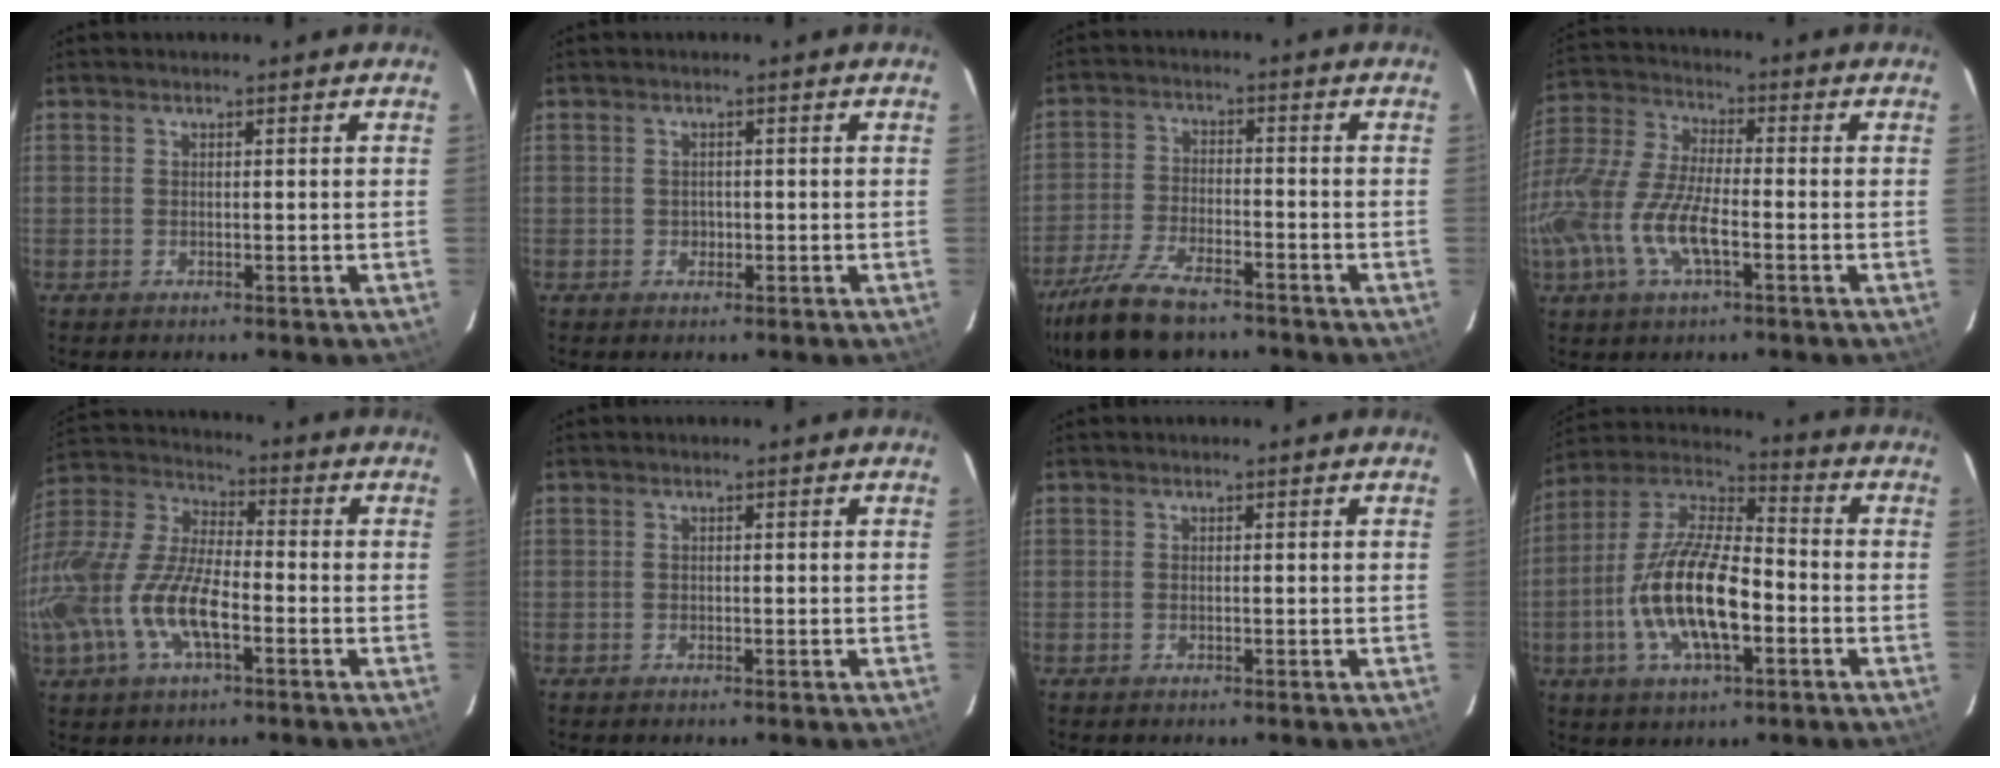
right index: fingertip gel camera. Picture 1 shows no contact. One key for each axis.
{"total": 1.2, "fx": -0.3, "fy": 1.2, "fz": 0.2, "tx": 0.001, "ty": 0.002, "tz": 0.000}
{"total": 13.6, "fx": -10.3, "fy": 4.6, "fz": 7.6, "tx": -0.178, "ty": -0.027, "tz": -0.189}
{"total": 16.8, "fx": -5.1, "fy": 6.4, "fz": 14.7, "tx": -0.318, "ty": -0.013, "tz": -0.108}
{"total": 21.3, "fx": -6.4, "fy": 9.4, "fz": 18.0, "tx": -0.391, "ty": -0.020, "tz": -0.128}
{"total": 0.0}
{"total": 0.0}
{"total": 17.9, "fx": -4.7, "fy": 6.8, "fz": 15.8, "tx": -0.321, "ty": -0.002, "tz": -0.092}